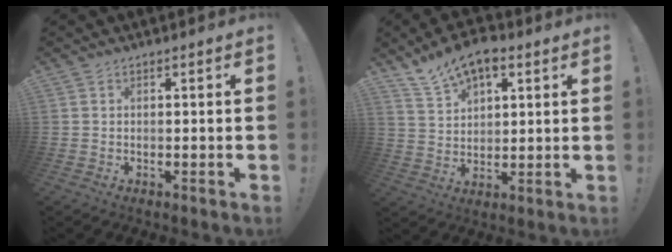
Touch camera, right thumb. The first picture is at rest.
{"total": 10.7, "force": [7.4, 5.6, 5.3], "torque": [-0.092, -0.038, 0.142]}